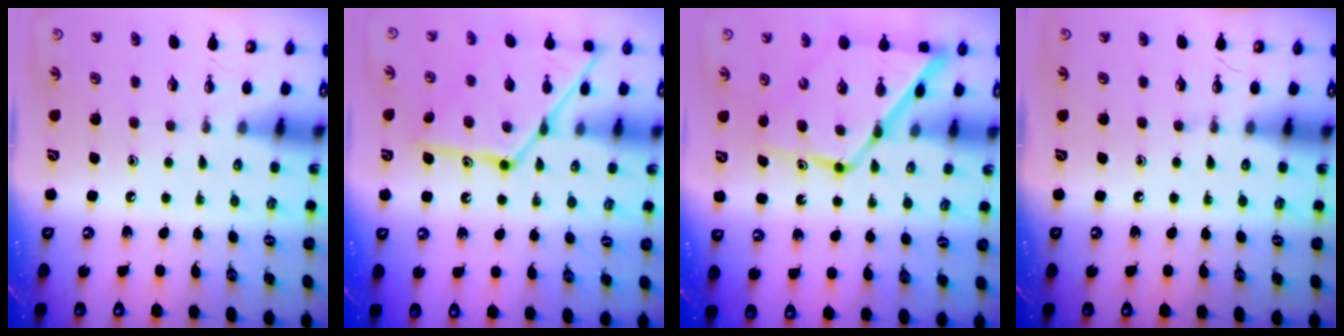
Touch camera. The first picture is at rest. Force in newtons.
{"total": 16.4, "press": 16.4, "slide": 1.2}
{"total": 14.6, "press": 14.6, "slide": 1.2}
{"total": 0.0}